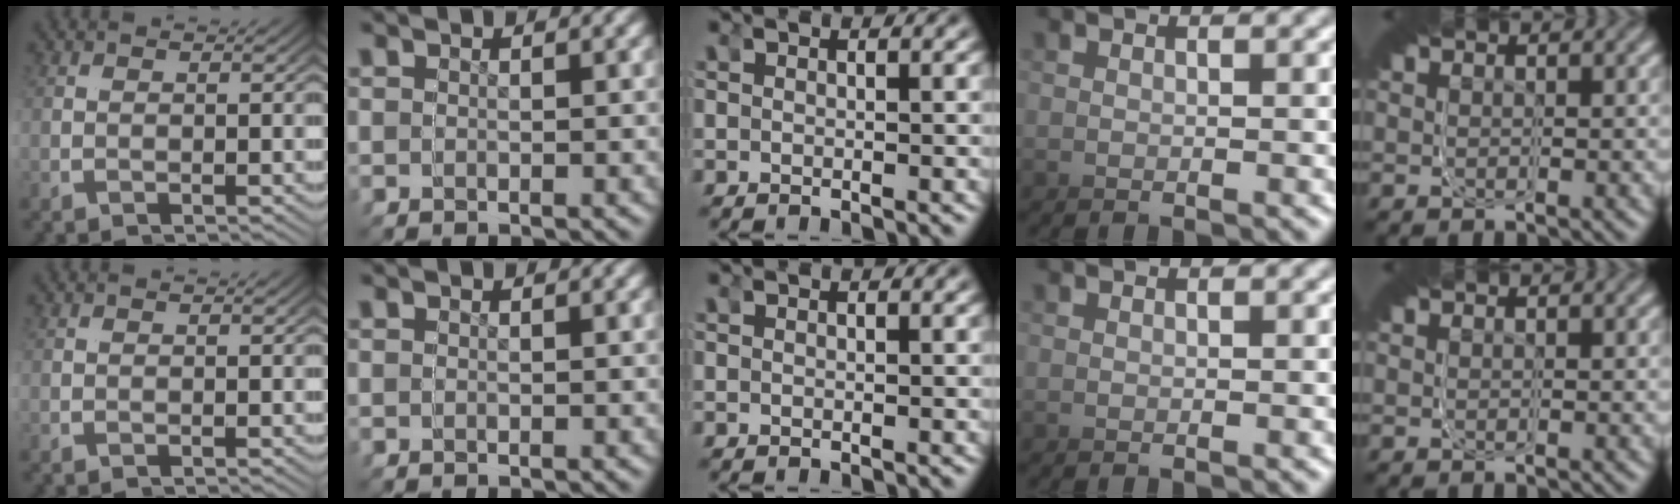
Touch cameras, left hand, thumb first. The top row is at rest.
{}